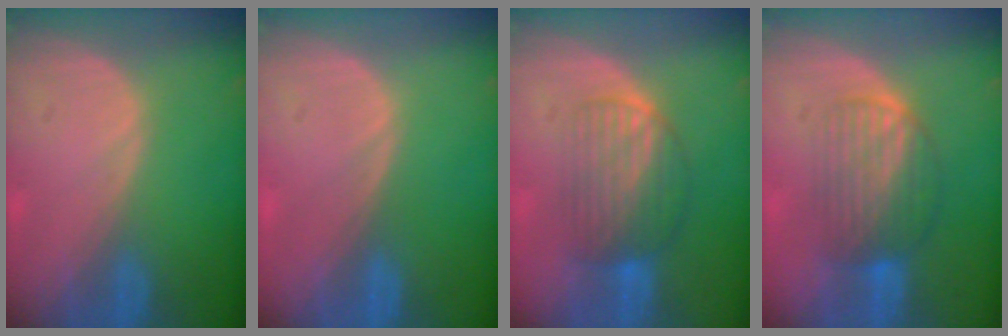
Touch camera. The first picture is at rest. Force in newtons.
{"total": 0.0}
{"total": 6.7, "press": 6.5, "slide": 1.8}
{"total": 6.6, "press": 6.3, "slide": 1.9}